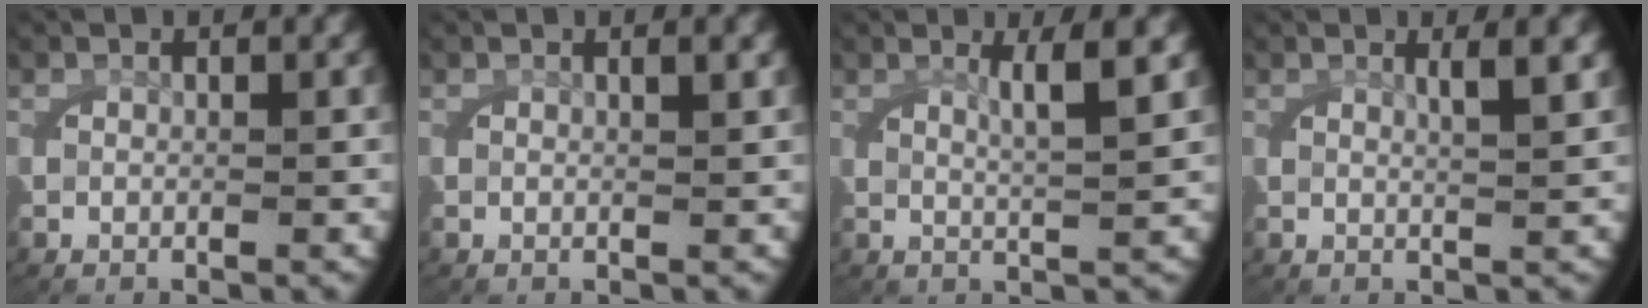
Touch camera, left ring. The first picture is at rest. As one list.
[{"total": 0.8, "force": [0.4, -0.1, 0.7], "torque": [-0.016, -0.002, 0.010]}, {"total": 3.3, "force": [1.5, -0.2, 2.9], "torque": [-0.052, -0.004, 0.031]}, {"total": 2.2, "force": [1.0, -0.3, 1.9], "torque": [-0.036, -0.005, 0.023]}]